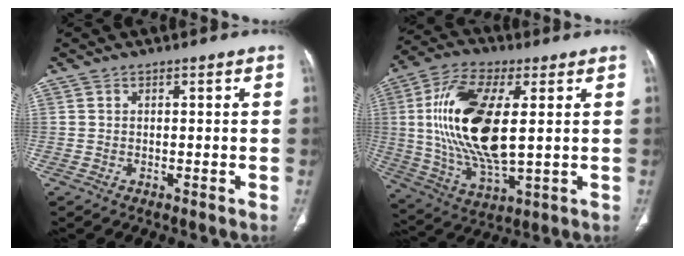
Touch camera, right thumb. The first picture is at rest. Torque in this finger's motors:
{"motor_torque": [2.26, 2.75, 2.32, -0.44, 0.46]}